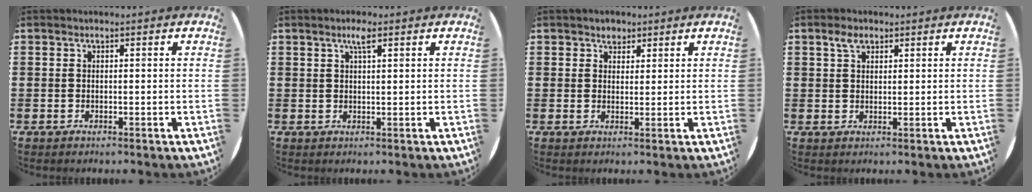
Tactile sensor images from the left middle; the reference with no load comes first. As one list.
[{"total": 2.3, "force": [1.5, 0.4, 1.8], "torque": [-0.036, 0.005, 0.024]}, {"total": 1.7, "force": [1.5, 0.9, 0.2], "torque": [0.011, -0.005, 0.026]}, {"total": 2.4, "force": [1.6, 1.4, 1.1], "torque": [-0.016, 0.001, 0.029]}]